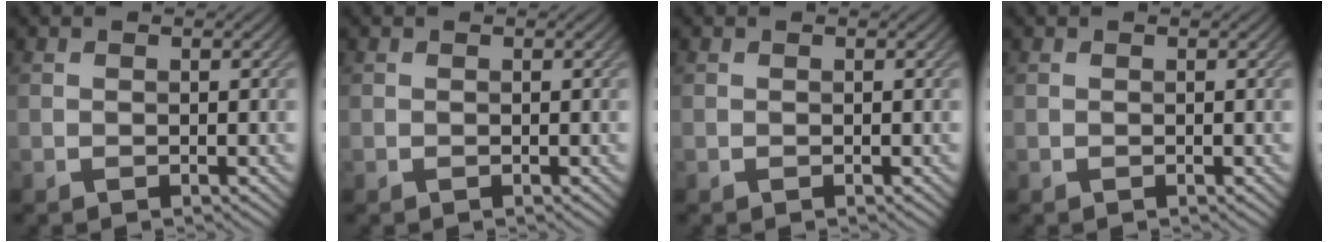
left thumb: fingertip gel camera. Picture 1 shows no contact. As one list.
[{"total": 0.0}, {"total": 0.0}, {"total": 0.0}]